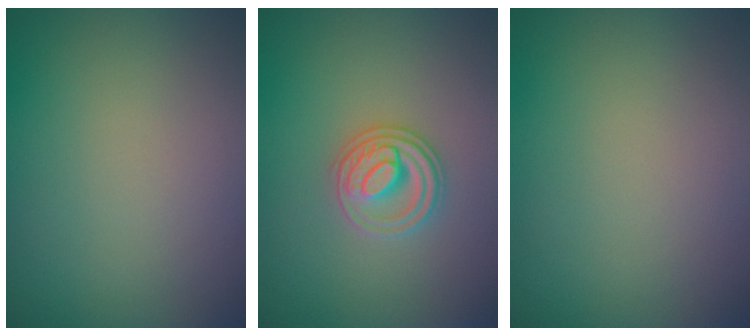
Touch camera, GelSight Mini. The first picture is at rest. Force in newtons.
{"total": 2.8, "press": 2.6, "slide": 1.0}
{"total": 0.0}